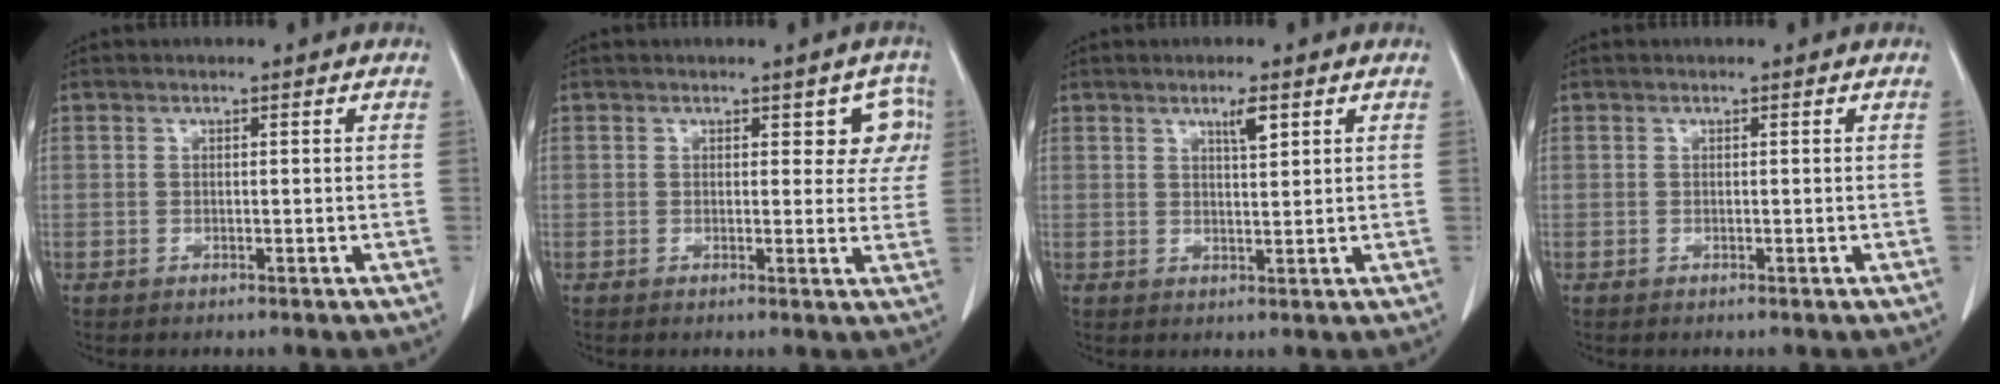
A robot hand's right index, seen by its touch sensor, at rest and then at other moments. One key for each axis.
{"total": 4.8, "fx": 1.9, "fy": 2.8, "fz": 3.5, "tx": -0.014, "ty": 0.007, "tz": 0.014}
{"total": 2.7, "fx": 1.6, "fy": 0.3, "fz": 2.2, "tx": -0.042, "ty": -0.004, "tz": 0.027}
{"total": 0.0}